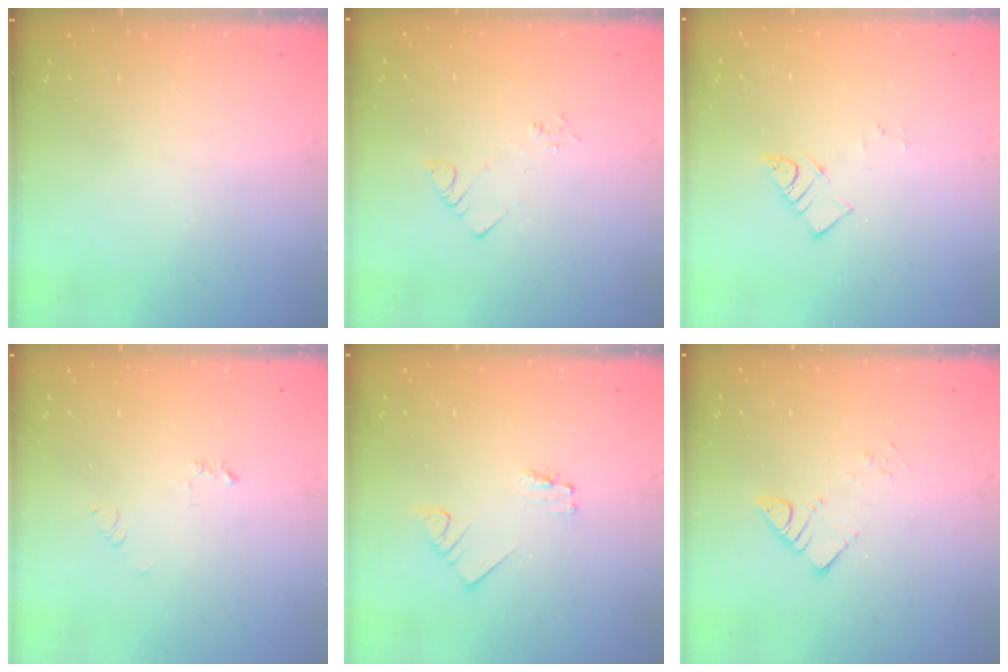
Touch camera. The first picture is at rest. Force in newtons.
{"total": 2.4, "press": 2.4, "slide": 0.4}
{"total": 3.4, "press": 3.4, "slide": 0.2}
{"total": 4.1, "press": 4.0, "slide": 0.5}
{"total": 1.8, "press": 1.7, "slide": 0.2}
{"total": 5.1, "press": 5.1, "slide": 0.4}